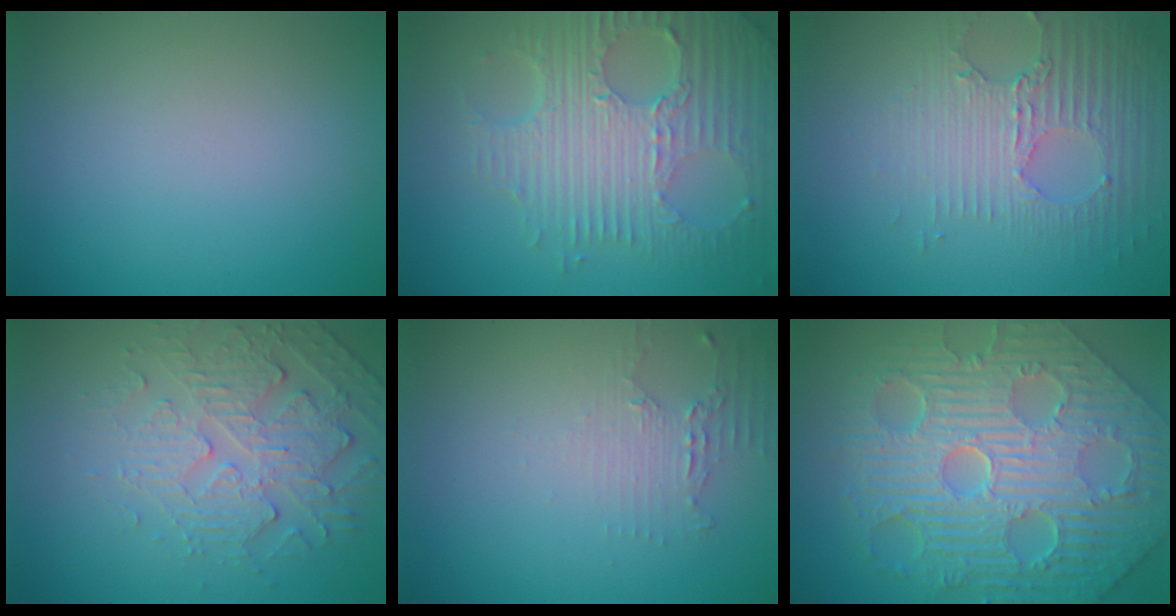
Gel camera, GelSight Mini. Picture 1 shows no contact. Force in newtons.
{"total": 8.1, "press": 5.7, "slide": 5.7}
{"total": 3.5, "press": 3.3, "slide": 1.2}
{"total": 4.9, "press": 3.6, "slide": 3.4}
{"total": 2.0, "press": 1.4, "slide": 1.5}
{"total": 12.2, "press": 8.0, "slide": 9.1}